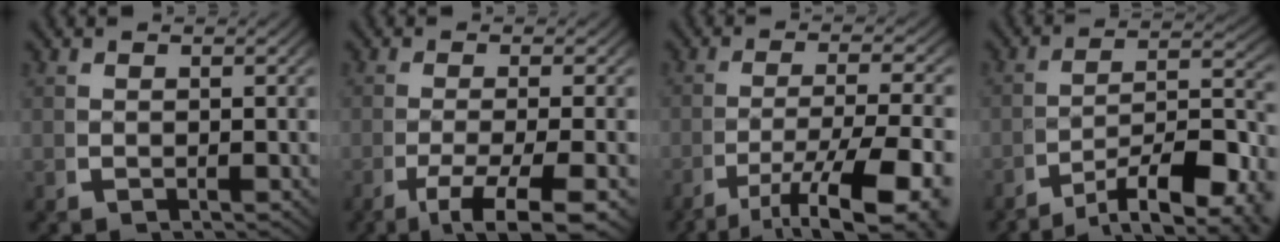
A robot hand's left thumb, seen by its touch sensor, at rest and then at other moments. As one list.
[{"total": 5.8, "force": [-2.7, 2.0, 4.7], "torque": [-0.090, -0.018, -0.033]}, {"total": 9.0, "force": [-3.8, 3.7, 7.2], "torque": [-0.129, -0.030, -0.042]}, {"total": 9.4, "force": [-2.9, 5.1, 7.3], "torque": [-0.110, -0.023, -0.041]}]